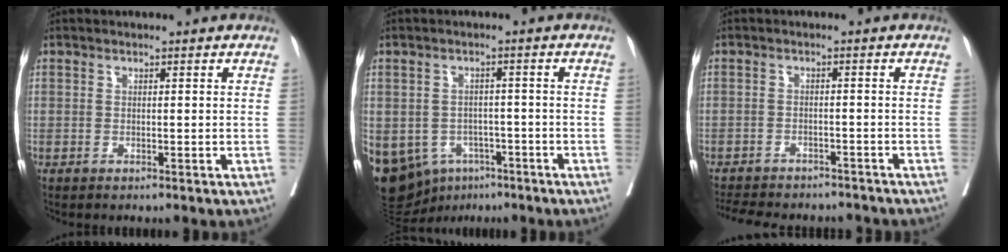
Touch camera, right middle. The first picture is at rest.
{"total": 20.1, "force": [-9.3, 15.7, 8.6], "torque": [-0.270, -0.005, -0.125]}
{"total": 13.2, "force": [-11.8, 4.2, 4.3], "torque": [-0.091, 0.002, -0.150]}